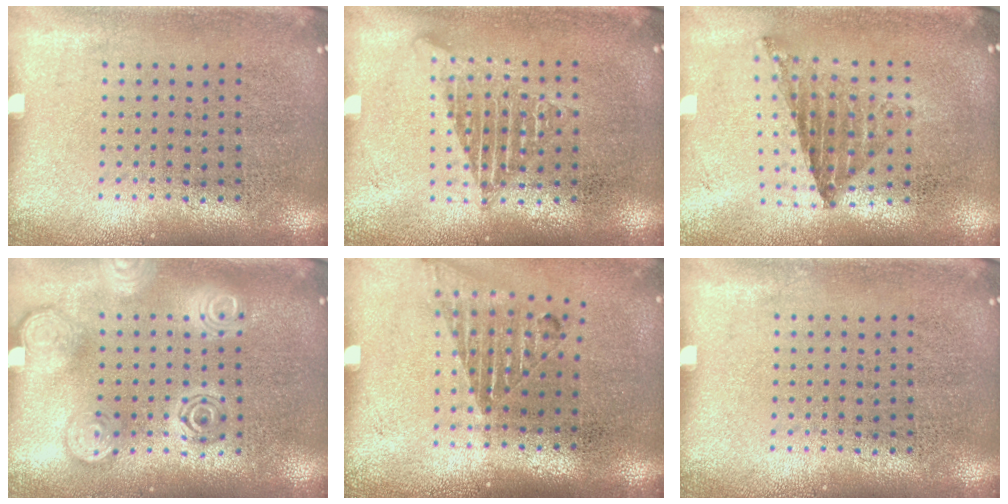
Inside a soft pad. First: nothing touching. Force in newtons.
{"total": 1.1, "press": 1.1, "slide": 0.1}
{"total": 0.8, "press": 0.8, "slide": 0.1}
{"total": 1.9, "press": 1.9, "slide": 0.2}
{"total": 1.2, "press": 1.1, "slide": 0.4}
{"total": 0.0}